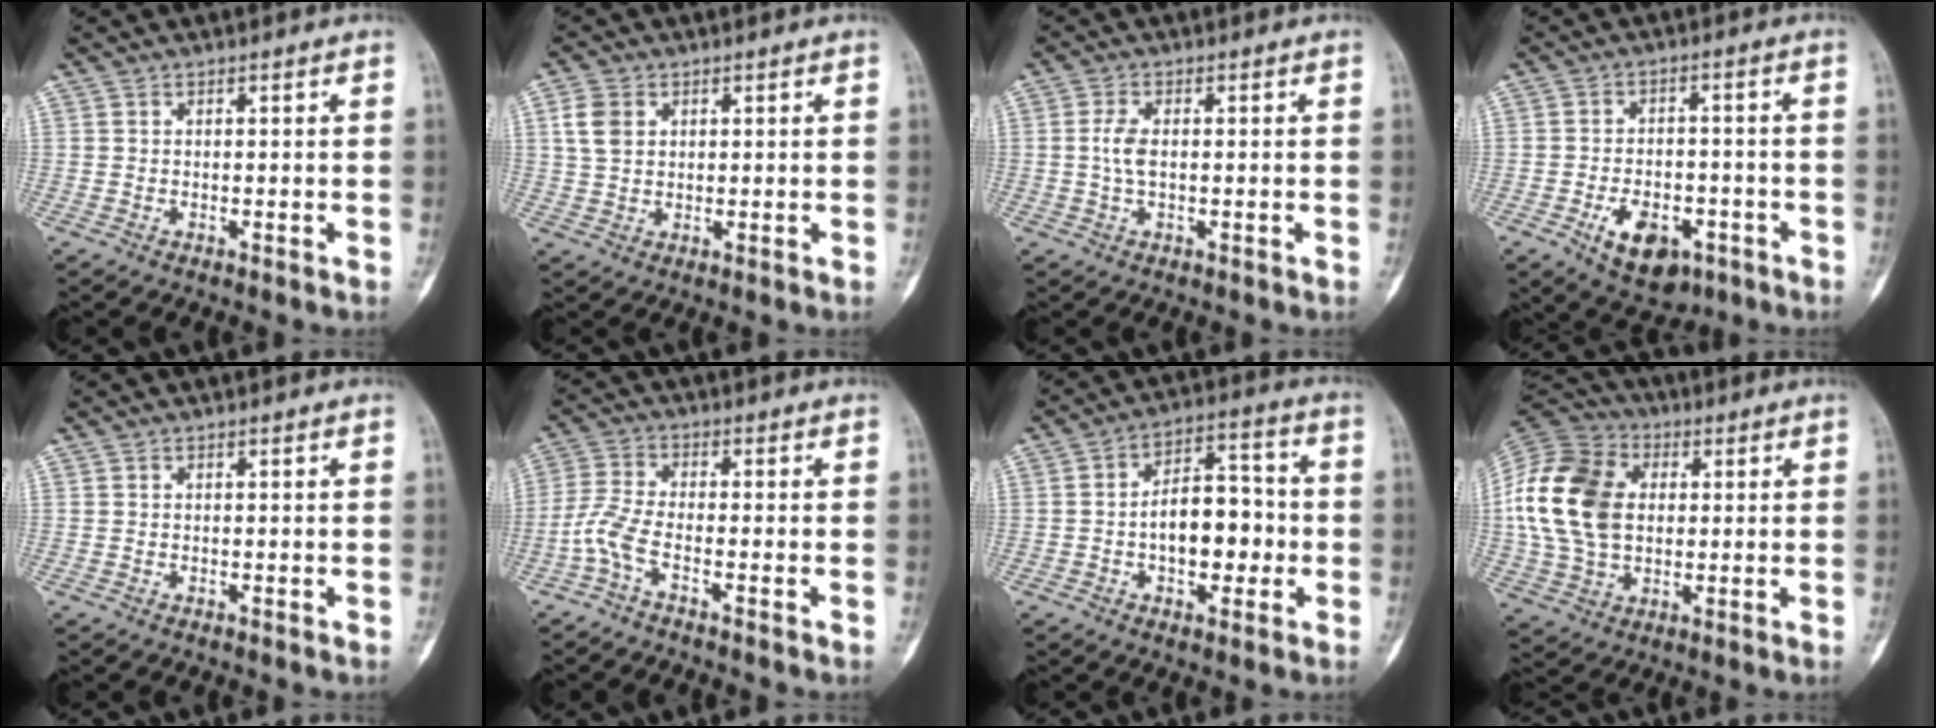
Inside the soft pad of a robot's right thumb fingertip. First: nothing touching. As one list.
[{"total": 4.8, "force": [1.7, 3.5, 2.8], "torque": [-0.048, 0.001, 0.034]}, {"total": 3.4, "force": [0.1, 1.7, 3.0], "torque": [-0.066, 0.004, 0.000]}, {"total": 9.8, "force": [-4.5, 6.0, 6.3], "torque": [-0.083, 0.022, -0.059]}, {"total": 0.0}, {"total": 5.0, "force": [-2.6, 1.3, 4.1], "torque": [-0.107, 0.014, -0.062]}, {"total": 11.8, "force": [-1.7, 7.0, 9.4], "torque": [-0.110, 0.036, -0.031]}, {"total": 19.3, "force": [2.1, 13.7, 13.4], "torque": [-0.261, 0.011, 0.036]}]